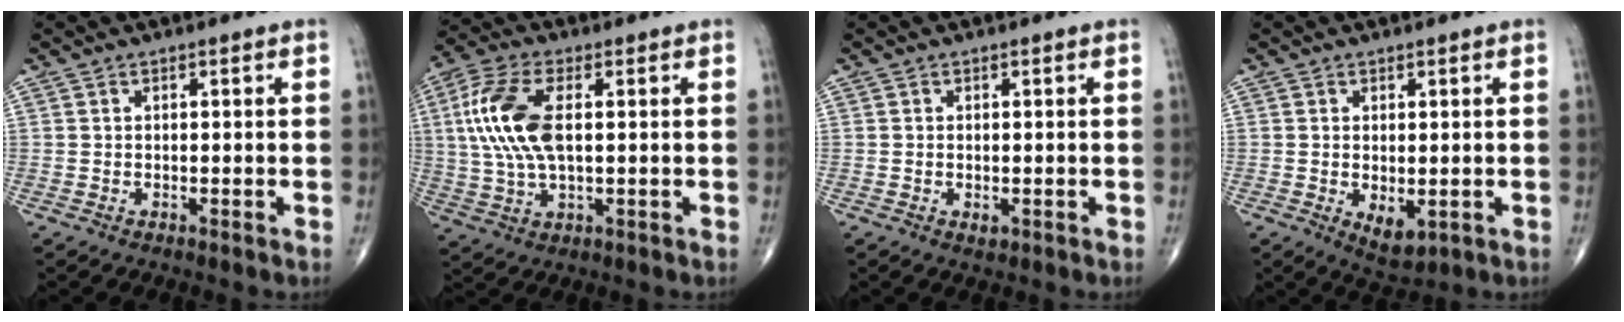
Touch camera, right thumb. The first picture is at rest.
{"total": 13.2, "force": [1.9, 6.2, 11.5], "torque": [-0.260, 0.008, 0.038]}
{"total": 1.1, "force": [-0.3, 0.6, 0.9], "torque": [-0.015, -0.003, -0.003]}
{"total": 4.7, "force": [-0.9, 2.5, 3.9], "torque": [-0.052, -0.012, -0.003]}